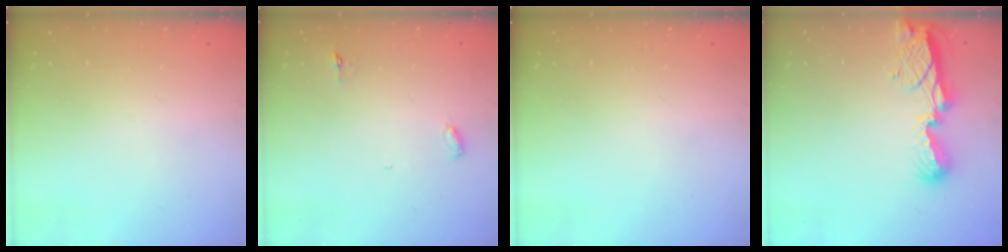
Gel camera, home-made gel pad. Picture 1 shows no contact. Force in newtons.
{"total": 3.0, "press": 2.8, "slide": 0.9}
{"total": 0.0}
{"total": 8.1, "press": 8.1, "slide": 0.7}